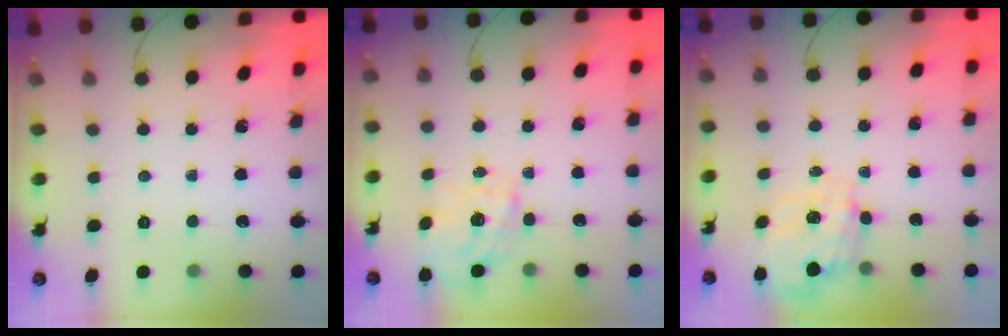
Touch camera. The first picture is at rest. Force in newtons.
{"total": 0.9, "press": 0.7, "slide": 0.6}
{"total": 2.7, "press": 2.5, "slide": 1.0}